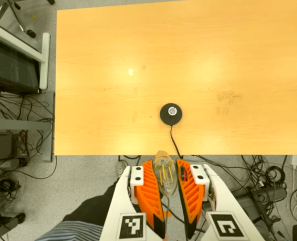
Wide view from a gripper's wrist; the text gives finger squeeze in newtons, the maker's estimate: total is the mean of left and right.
{"total": 19.4, "left": 23.5, "right": 15.3}